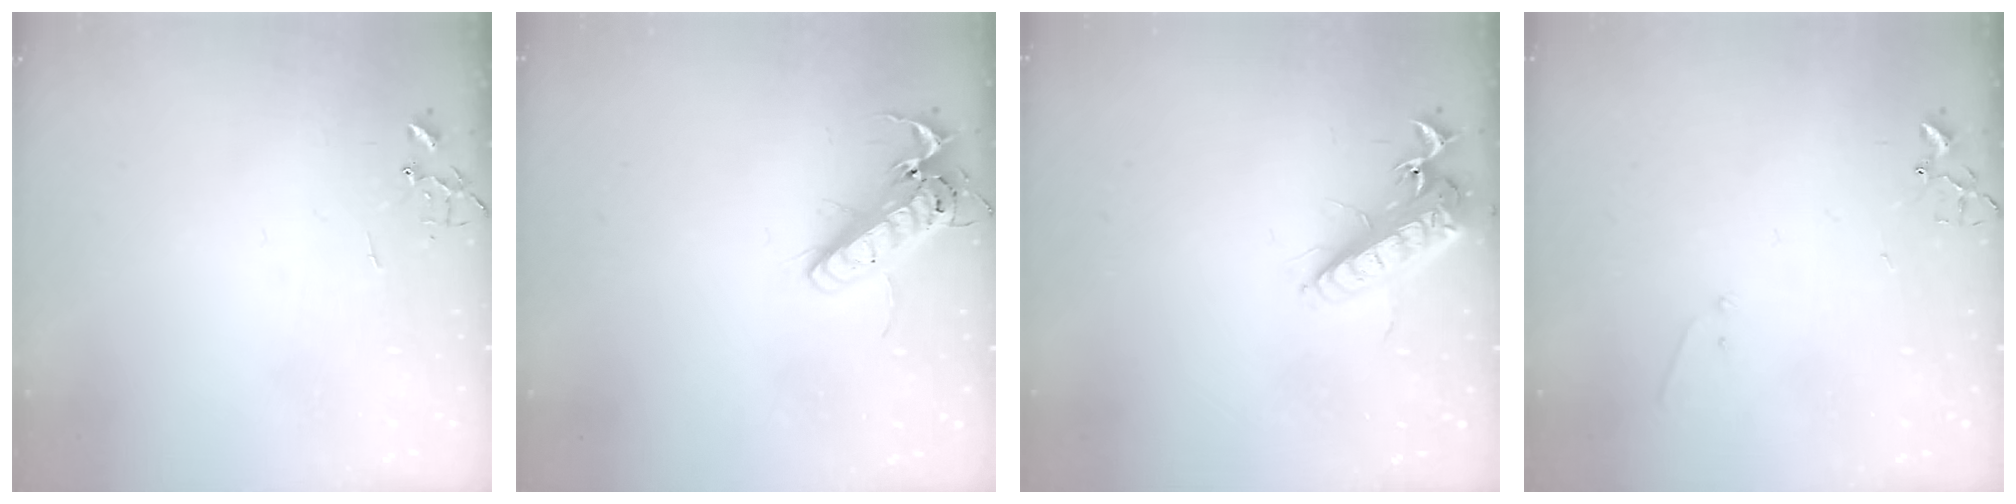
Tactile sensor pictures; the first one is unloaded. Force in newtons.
{"total": 16.4, "press": 16.2, "slide": 2.7}
{"total": 14.6, "press": 14.4, "slide": 2.8}
{"total": 5.7, "press": 5.7, "slide": 0.7}